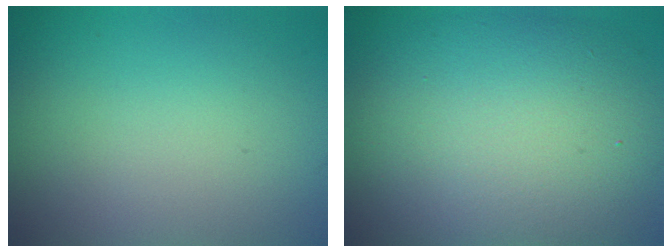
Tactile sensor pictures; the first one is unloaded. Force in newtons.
{"total": 11.7, "press": 11.7, "slide": 0.7}